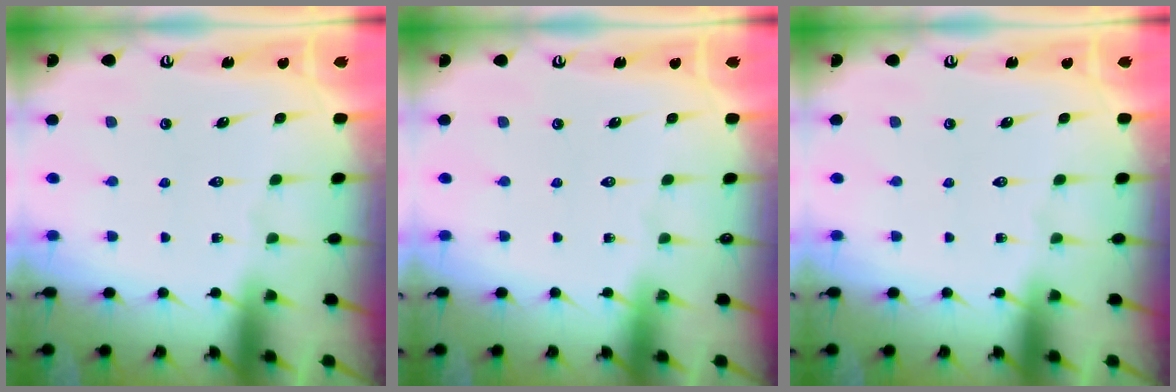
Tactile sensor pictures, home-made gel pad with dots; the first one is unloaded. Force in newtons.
{"total": 0.0}
{"total": 0.0}